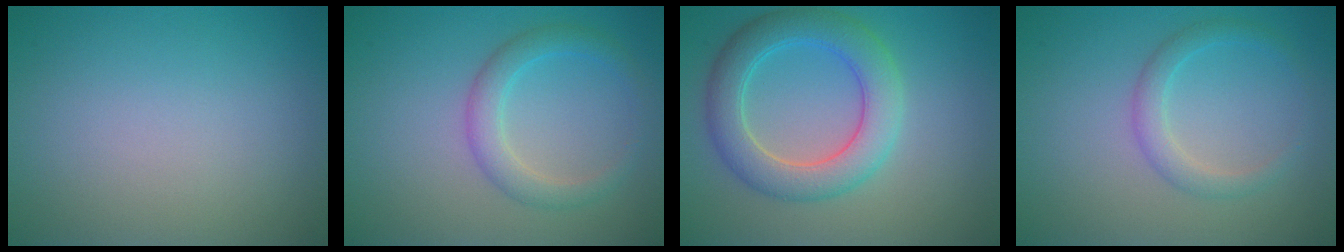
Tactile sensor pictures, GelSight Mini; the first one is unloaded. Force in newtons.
{"total": 2.8, "press": 2.8, "slide": 0.0}
{"total": 5.6, "press": 5.5, "slide": 0.6}
{"total": 2.1, "press": 2.1, "slide": 0.1}